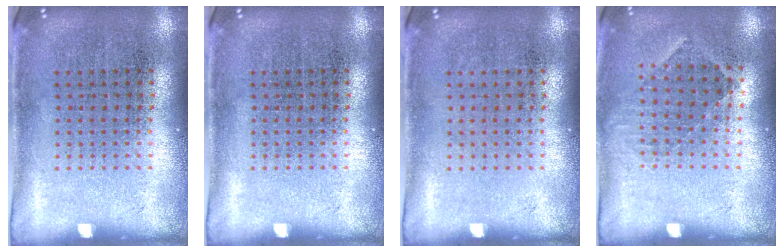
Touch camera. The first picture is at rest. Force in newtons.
{"total": 0.0}
{"total": 0.0}
{"total": 0.8, "press": 0.7, "slide": 0.4}